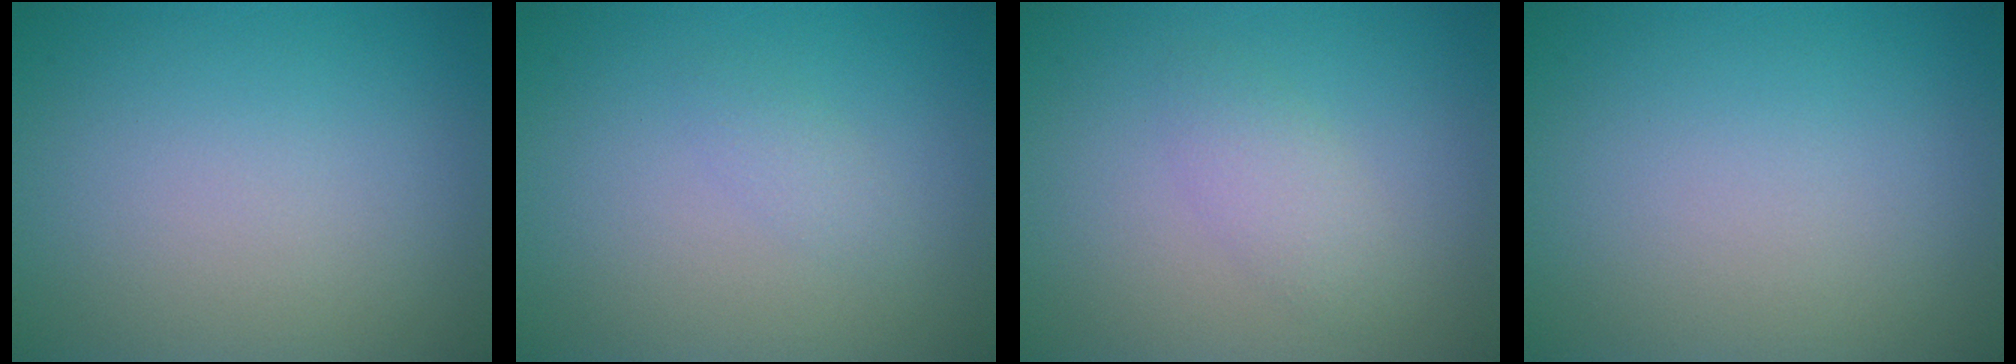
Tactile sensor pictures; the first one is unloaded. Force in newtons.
{"total": 1.0, "press": 1.0, "slide": 0.0}
{"total": 1.9, "press": 1.9, "slide": 0.1}
{"total": 0.0}